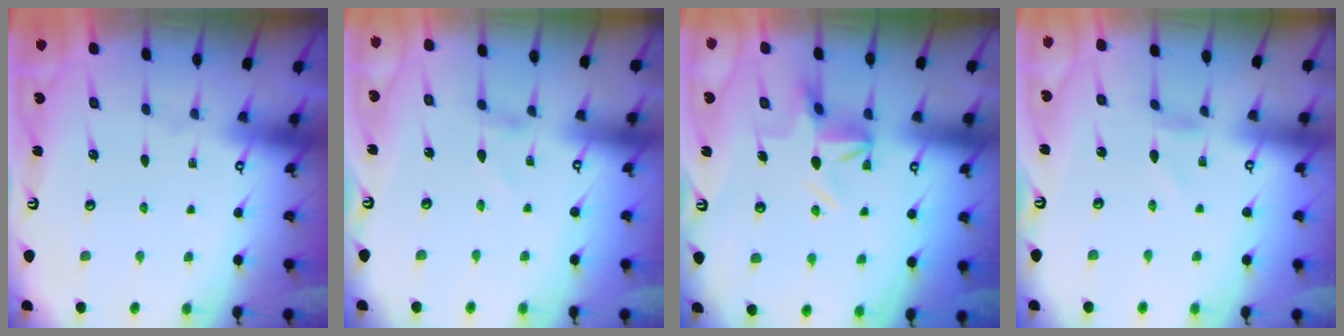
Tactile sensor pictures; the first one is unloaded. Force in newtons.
{"total": 1.1, "press": 1.1, "slide": 0.1}
{"total": 5.9, "press": 5.9, "slide": 0.1}
{"total": 0.0}